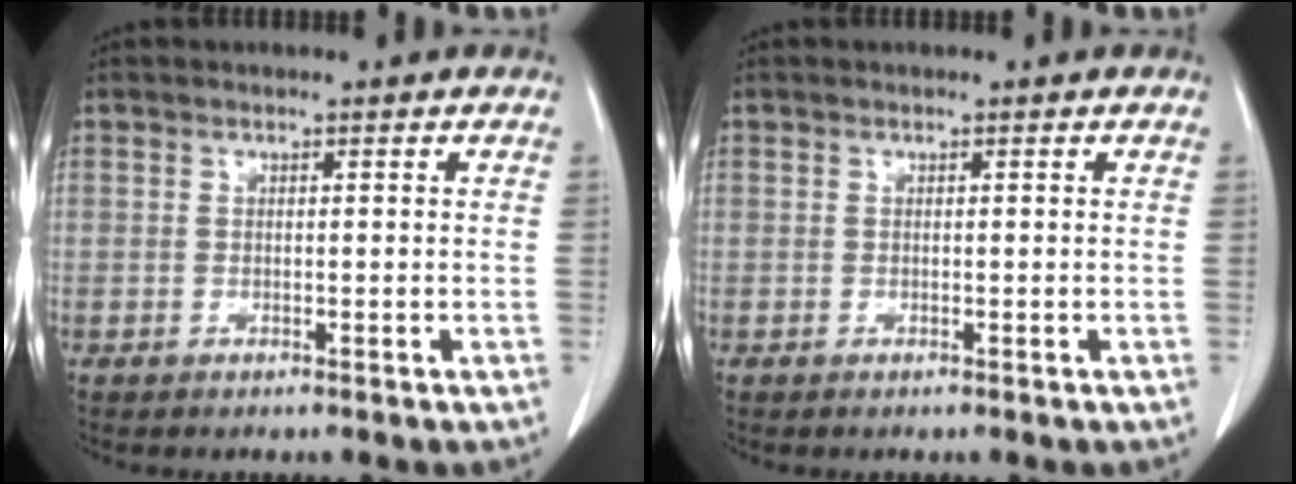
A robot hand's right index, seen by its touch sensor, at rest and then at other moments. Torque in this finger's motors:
{"motor_torque": [0.00, 0.00, 0.00, 0.00]}